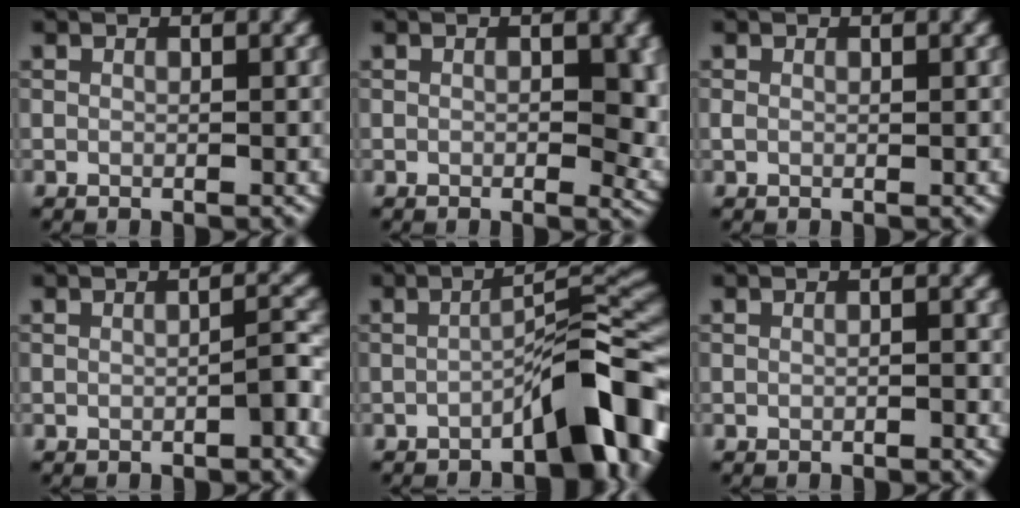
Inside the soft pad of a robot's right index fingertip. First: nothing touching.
{"total": 4.1, "force": [-0.1, 2.0, 3.6], "torque": [-0.033, -0.002, -0.002]}
{"total": 0.6, "force": [-0.1, 0.5, 0.4], "torque": [-0.008, -0.002, -0.001]}
{"total": 1.5, "force": [-0.8, 0.1, 1.2], "torque": [-0.020, 0.009, -0.014]}
{"total": 7.7, "force": [-3.9, 1.6, 6.4], "torque": [-0.082, 0.022, -0.065]}
{"total": 0.6, "force": [-0.3, 0.1, 0.4], "torque": [-0.007, 0.002, -0.006]}